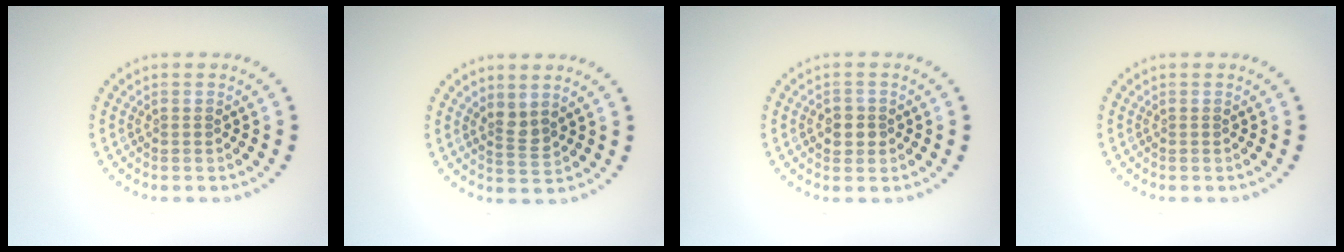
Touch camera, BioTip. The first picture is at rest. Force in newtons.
{"total": 1.7, "press": 1.3, "slide": 1.1}
{"total": 1.7, "press": 1.7, "slide": 0.2}
{"total": 0.0}